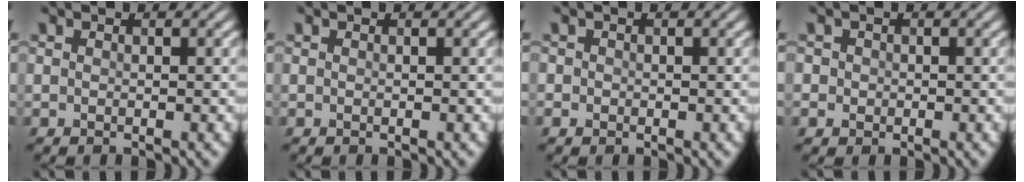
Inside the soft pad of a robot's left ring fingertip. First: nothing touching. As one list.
[{"total": 0.0}, {"total": 0.7, "force": [-0.2, 0.7, 0.1], "torque": [0.000, -0.003, -0.007]}, {"total": 1.2, "force": [0.0, 1.2, 0.2], "torque": [0.006, -0.002, -0.002]}]